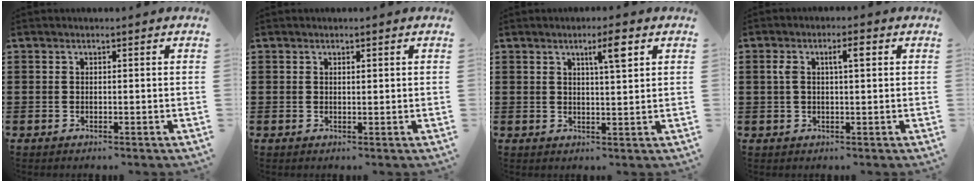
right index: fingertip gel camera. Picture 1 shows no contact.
{"total": 0.6, "force": [0.3, 0.2, 0.4], "torque": [-0.009, 0.002, 0.005]}
{"total": 4.2, "force": [2.3, 0.5, 3.5], "torque": [-0.050, -0.005, 0.031]}
{"total": 3.7, "force": [1.0, 1.2, 3.4], "torque": [-0.053, 0.004, 0.010]}